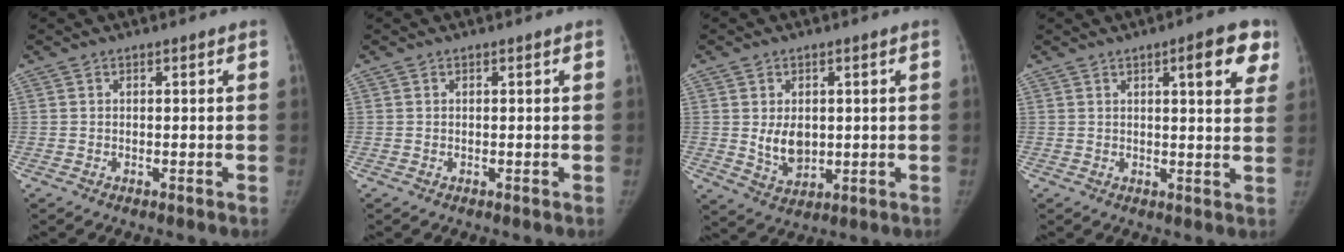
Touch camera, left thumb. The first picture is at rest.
{"total": 0.0}
{"total": 6.2, "force": [0.5, 4.4, 4.4], "torque": [-0.053, -0.014, 0.023]}
{"total": 8.3, "force": [4.0, 2.2, 7.0], "torque": [-0.067, -0.012, 0.045]}